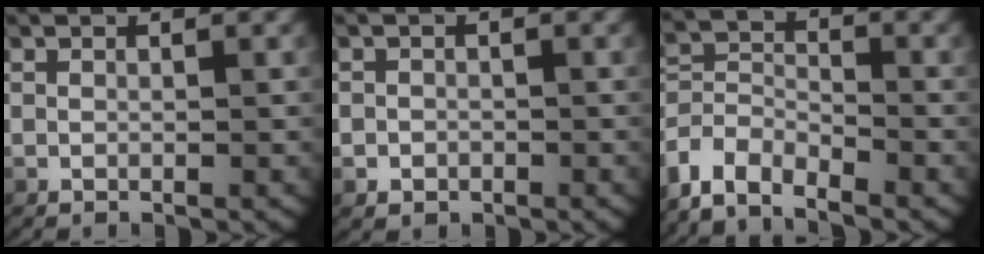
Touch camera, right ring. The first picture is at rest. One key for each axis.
{"total": 1.3, "fx": -0.7, "fy": 1.1, "fz": 0.1, "tx": -0.004, "ty": -0.009, "tz": -0.006}
{"total": 6.9, "fx": -3.9, "fy": 5.3, "fz": 2.1, "tx": -0.069, "ty": -0.033, "tz": -0.064}